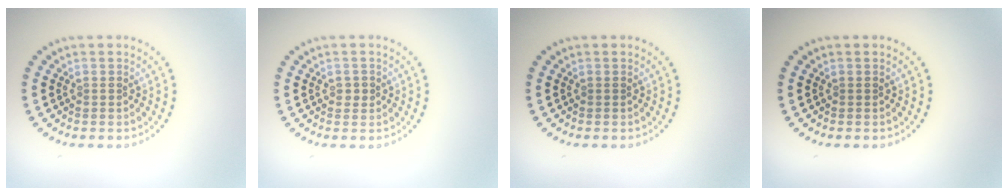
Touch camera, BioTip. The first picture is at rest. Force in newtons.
{"total": 0.9, "press": 0.9, "slide": 0.1}
{"total": 0.0}
{"total": 0.0}